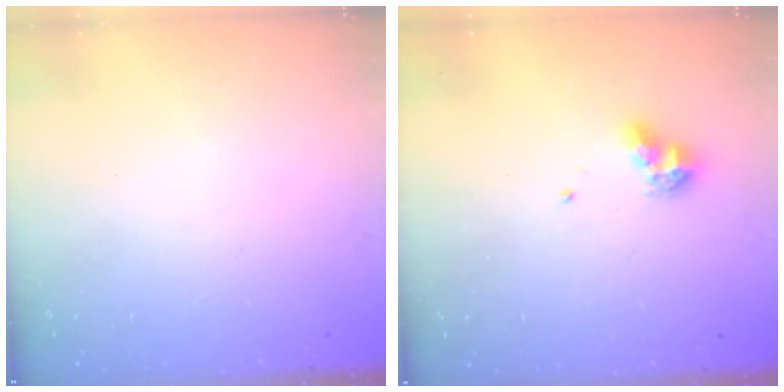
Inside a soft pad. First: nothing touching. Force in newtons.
{"total": 8.5, "press": 8.4, "slide": 0.9}